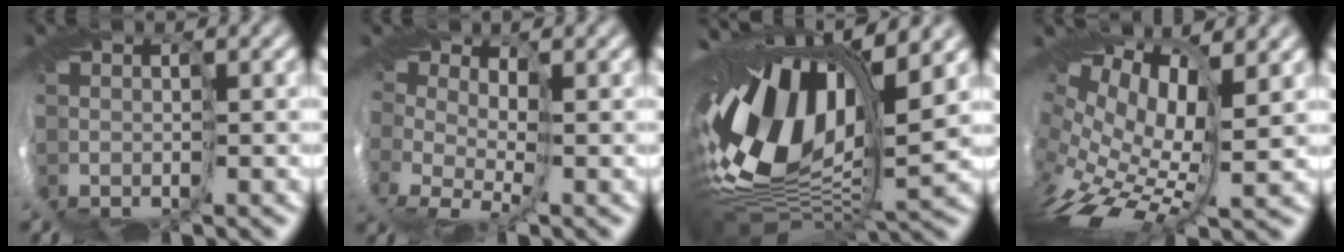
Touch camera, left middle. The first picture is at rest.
{"total": 2.6, "force": [0.2, 1.3, 2.2], "torque": [-0.047, -0.001, 0.008]}
{"total": 16.5, "force": [3.8, 7.8, 14.1], "torque": [-0.280, 0.011, 0.065]}
{"total": 10.2, "force": [1.4, 5.8, 8.3], "torque": [-0.176, -0.027, 0.056]}